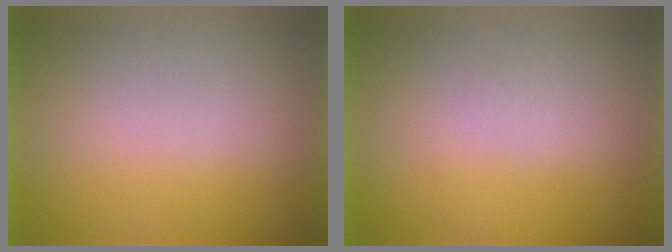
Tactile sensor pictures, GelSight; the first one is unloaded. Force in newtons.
{"total": 1.3}